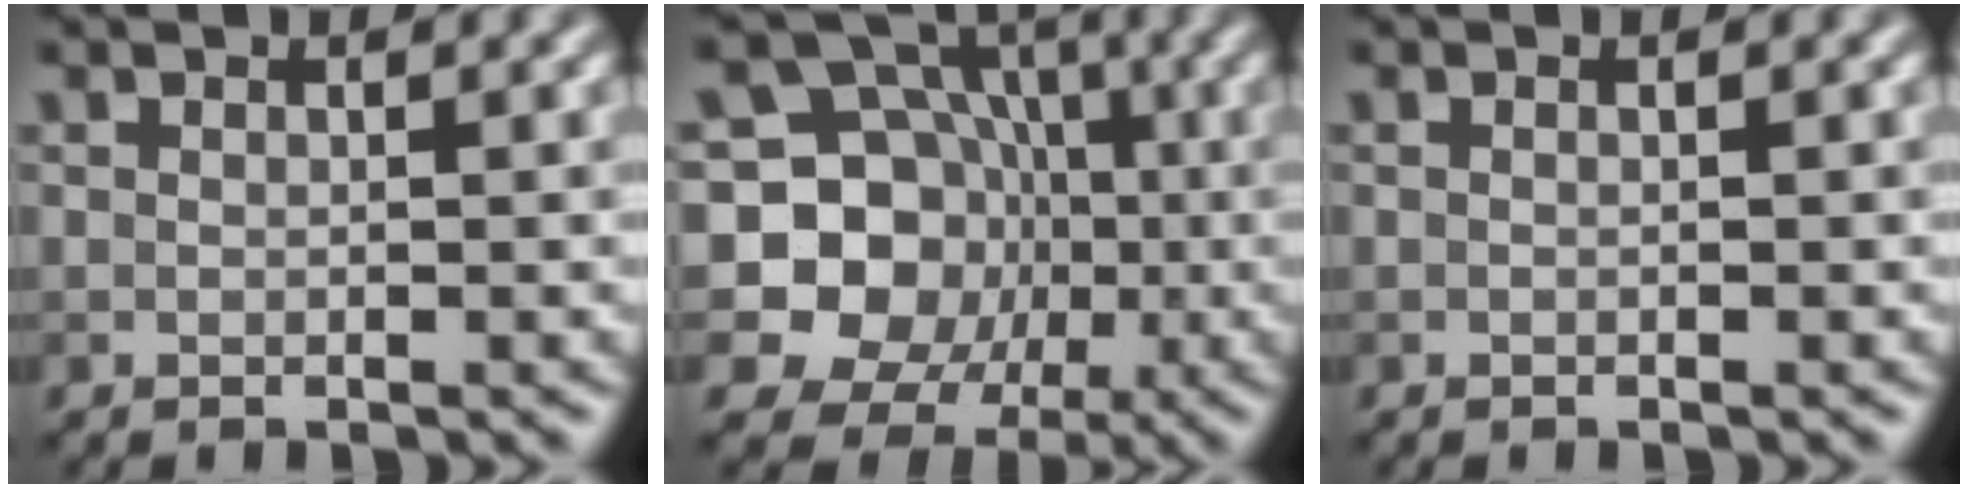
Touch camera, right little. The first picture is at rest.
{"total": 12.9, "force": [-1.2, 11.7, 5.2], "torque": [-0.113, 0.044, -0.048]}
{"total": 0.0}